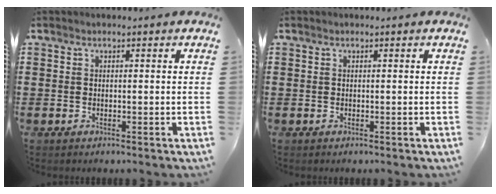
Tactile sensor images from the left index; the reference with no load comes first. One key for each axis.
{"total": 0.0}